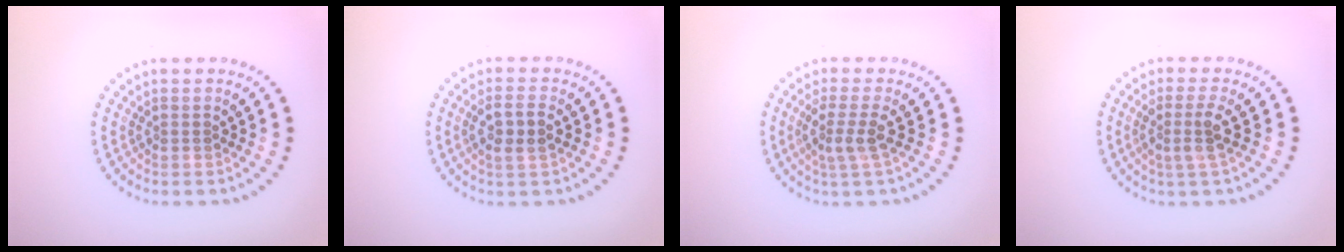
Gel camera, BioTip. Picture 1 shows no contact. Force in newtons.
{"total": 2.6, "press": 2.4, "slide": 0.9}
{"total": 2.5, "press": 2.0, "slide": 1.6}
{"total": 2.5, "press": 1.9, "slide": 1.6}